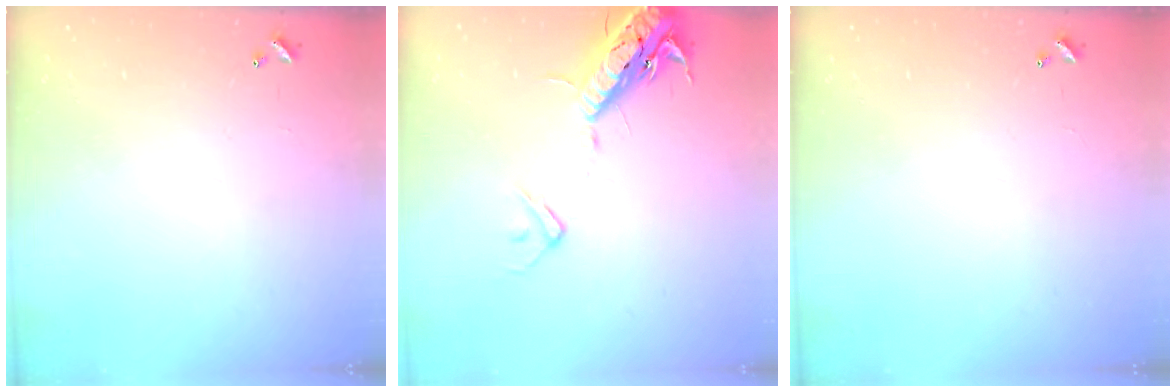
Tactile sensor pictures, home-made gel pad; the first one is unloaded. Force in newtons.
{"total": 17.1, "press": 16.7, "slide": 3.7}
{"total": 0.0}